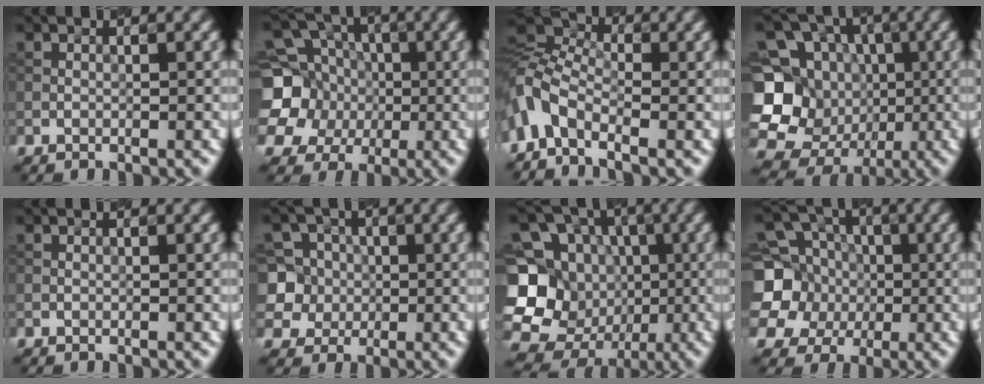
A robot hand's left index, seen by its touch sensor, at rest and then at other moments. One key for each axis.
{"total": 13.0, "fx": 0.6, "fy": 11.7, "fz": 5.7, "tx": -0.158, "ty": 0.019, "tz": -0.019}
{"total": 5.9, "fx": -1.7, "fy": 3.6, "fz": 4.3, "tx": -0.093, "ty": 0.012, "tz": -0.062}
{"total": 14.0, "fx": -2.4, "fy": 12.9, "fz": 5.0, "tx": -0.148, "ty": 0.006, "tz": -0.043}
{"total": 0.0}
{"total": 6.7, "fx": 0.4, "fy": 6.4, "fz": 1.8, "tx": -0.030, "ty": 0.032, "tz": -0.002}
{"total": 15.9, "fx": -3.3, "fy": 14.5, "fz": 5.4, "tx": -0.162, "ty": 0.003, "tz": -0.062}
{"total": 11.1, "fx": 0.7, "fy": 10.0, "fz": 4.9, "tx": -0.130, "ty": 0.024, "tz": -0.022}